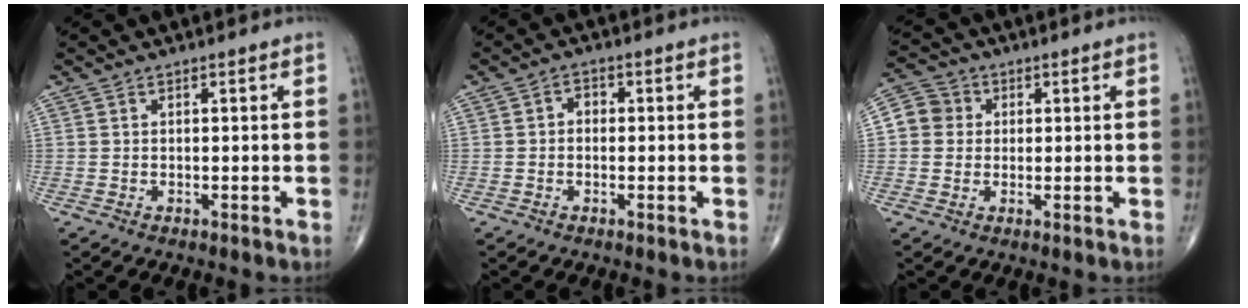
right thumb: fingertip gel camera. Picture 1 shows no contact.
{"total": 2.1, "force": [-0.1, 1.6, 1.4], "torque": [-0.010, 0.011, -0.008]}
{"total": 5.9, "force": [0.6, 5.6, 1.6], "torque": [-0.010, 0.010, 0.001]}